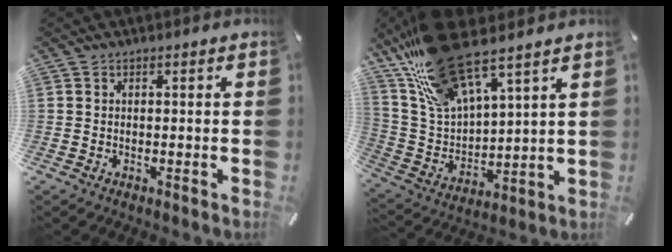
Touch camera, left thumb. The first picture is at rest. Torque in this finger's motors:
{"motor_torque": [3.86, 1.15, 1.33, -1.44, 0.76]}